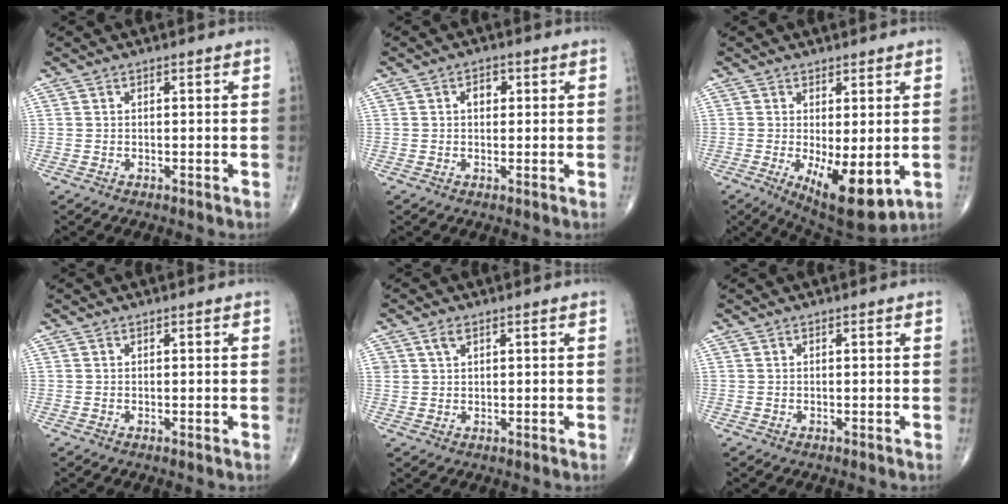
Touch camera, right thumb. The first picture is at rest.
{"total": 2.5, "force": [0.5, 1.8, 1.6], "torque": [-0.014, 0.005, 0.004]}
{"total": 10.7, "force": [-2.3, 3.9, 9.7], "torque": [-0.143, -0.026, -0.021]}
{"total": 0.0}
{"total": 2.3, "force": [1.2, 1.3, 1.3], "torque": [-0.024, -0.002, 0.026]}
{"total": 0.0}